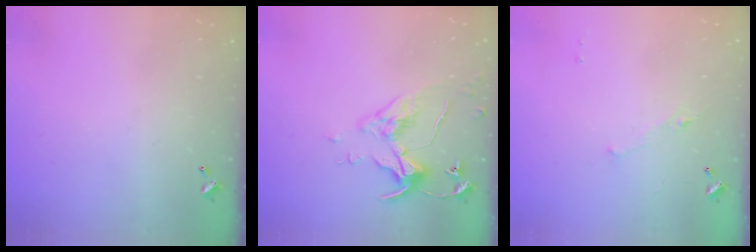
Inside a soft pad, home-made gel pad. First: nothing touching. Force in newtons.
{"total": 6.2, "press": 6.1, "slide": 0.8}
{"total": 1.3, "press": 1.2, "slide": 0.6}